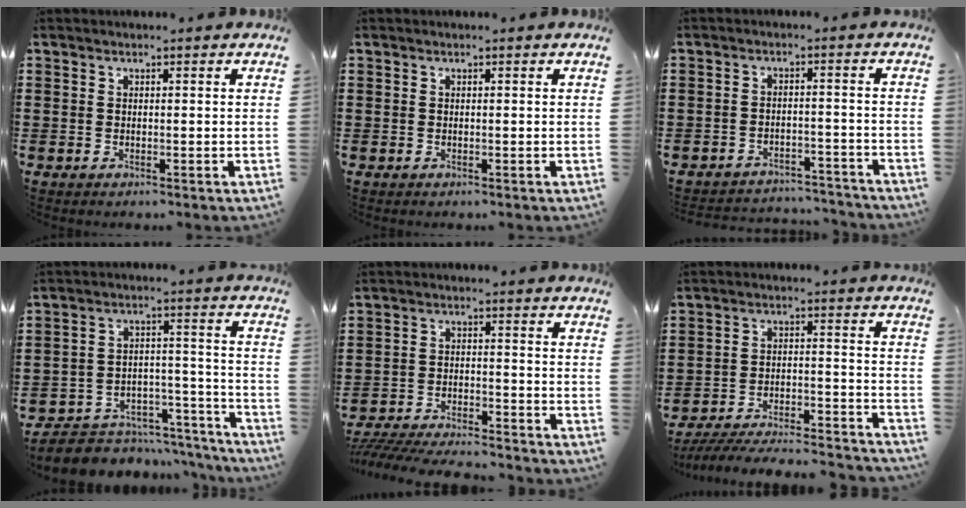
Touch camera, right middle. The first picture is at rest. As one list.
[{"total": 0.0}, {"total": 3.5, "force": [-3.5, 0.3, 0.0], "torque": [-0.006, 0.000, -0.073]}, {"total": 5.4, "force": [-4.9, 2.2, 0.6], "torque": [-0.012, 0.017, -0.094]}, {"total": 5.6, "force": [-5.4, 0.4, 1.0], "torque": [-0.027, 0.000, -0.110]}, {"total": 6.5, "force": [-6.2, 0.5, 1.8], "torque": [-0.036, 0.000, -0.122]}]